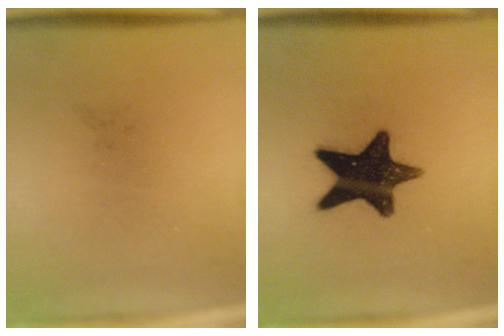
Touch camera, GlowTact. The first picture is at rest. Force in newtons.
{"total": 15.5}